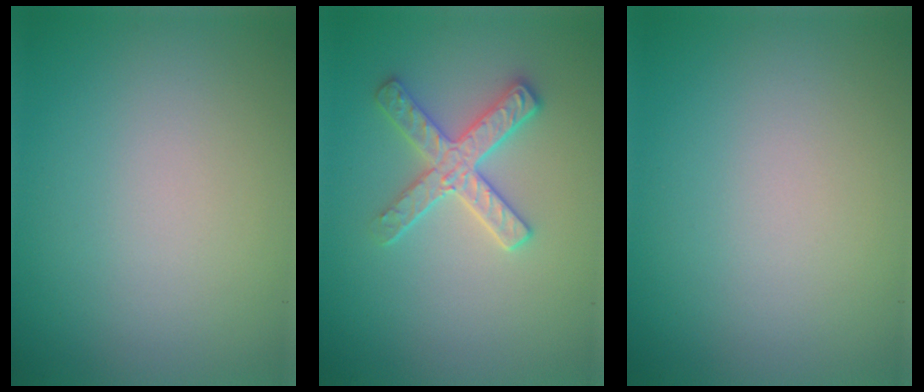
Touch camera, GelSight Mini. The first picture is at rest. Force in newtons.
{"total": 3.0, "press": 2.9, "slide": 0.7}
{"total": 0.0}